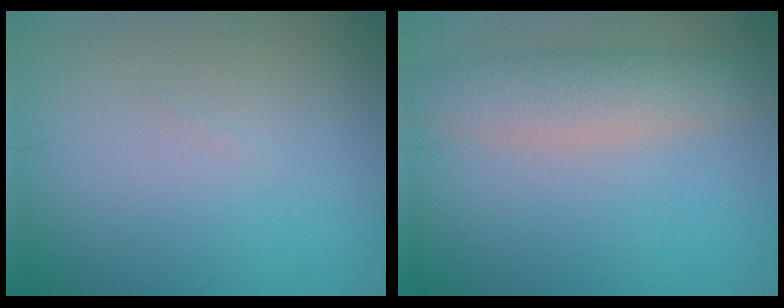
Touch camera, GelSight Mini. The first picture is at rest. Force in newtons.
{"total": 4.1, "press": 4.1, "slide": 0.3}